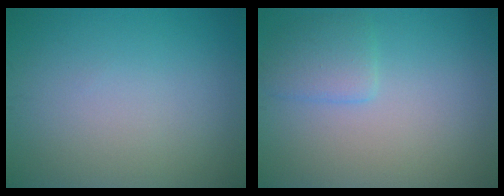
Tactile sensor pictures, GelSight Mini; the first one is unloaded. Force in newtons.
{"total": 2.3, "press": 2.3, "slide": 0.1}